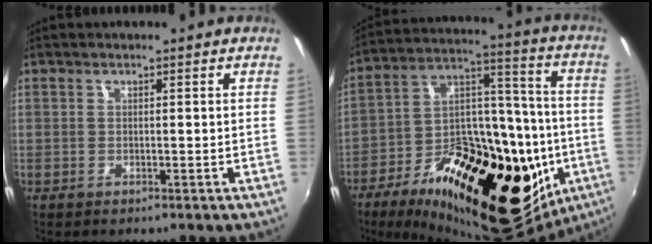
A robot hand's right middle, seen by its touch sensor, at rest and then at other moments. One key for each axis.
{"total": 36.3, "fx": -12.9, "fy": 17.5, "fz": 29.0, "tx": -0.466, "ty": 0.005, "tz": -0.182}